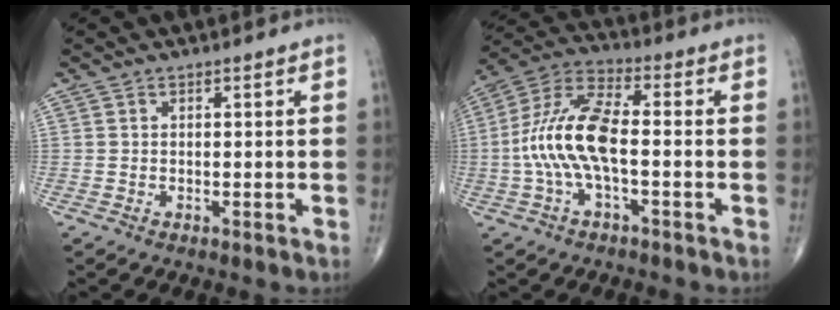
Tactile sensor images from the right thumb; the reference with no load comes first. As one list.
[{"total": 13.1, "force": [-1.7, 5.1, 12.0], "torque": [-0.261, 0.039, -0.038]}]